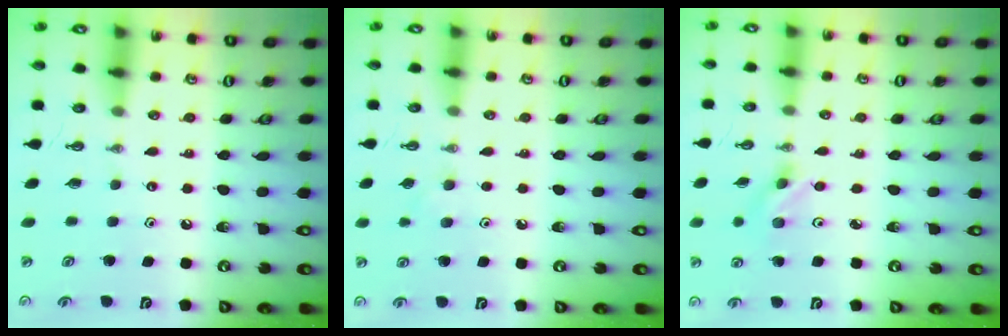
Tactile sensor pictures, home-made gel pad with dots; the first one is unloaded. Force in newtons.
{"total": 5.7, "press": 4.7, "slide": 3.2}
{"total": 2.2, "press": 2.1, "slide": 0.6}